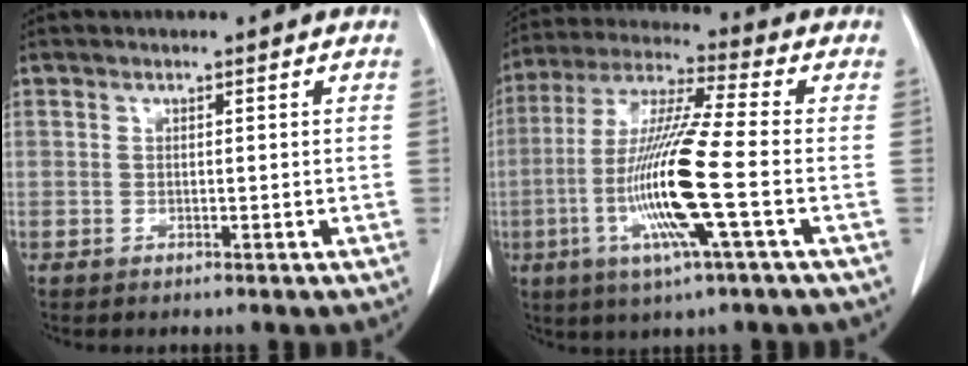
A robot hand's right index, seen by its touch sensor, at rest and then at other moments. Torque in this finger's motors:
{"motor_torque": [2.14, 0.00, 1.05, 0.21]}